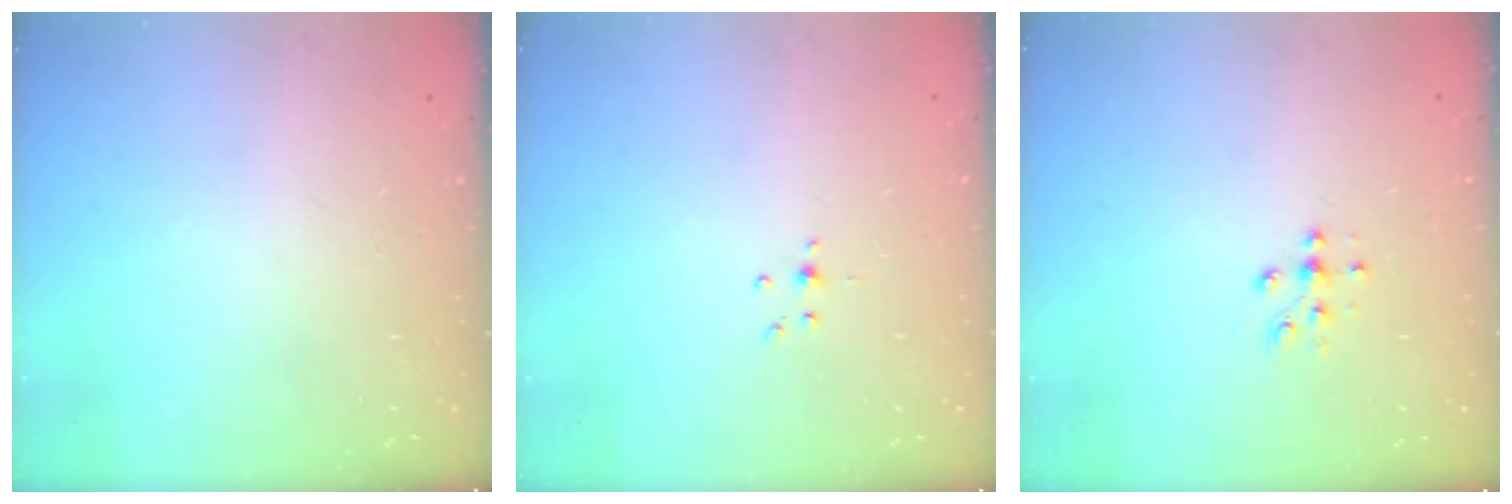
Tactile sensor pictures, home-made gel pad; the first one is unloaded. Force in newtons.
{"total": 2.9, "press": 2.8, "slide": 0.7}
{"total": 6.2, "press": 5.9, "slide": 1.9}